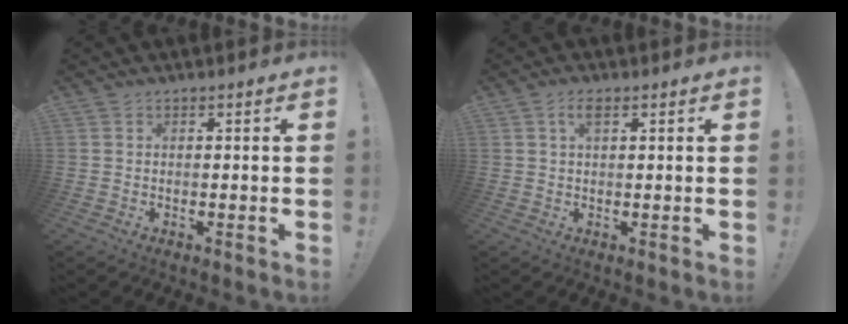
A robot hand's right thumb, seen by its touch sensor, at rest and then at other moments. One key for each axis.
{"total": 3.0, "fx": 1.3, "fy": 1.3, "fz": 2.4, "tx": -0.047, "ty": 0.005, "tz": 0.020}